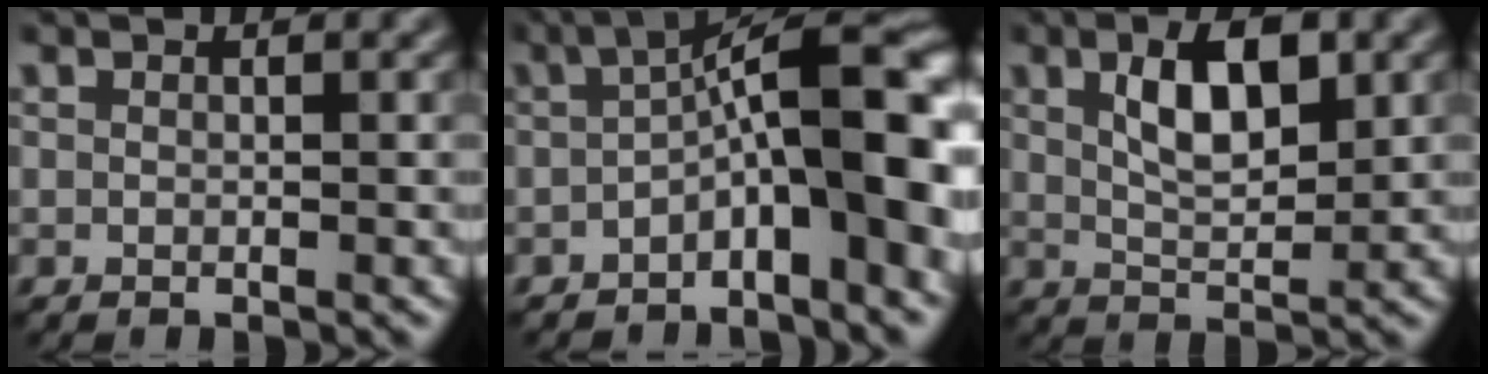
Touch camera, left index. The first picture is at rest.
{"total": 8.7, "force": [-1.3, 2.2, 8.3], "torque": [-0.123, 0.025, -0.033]}
{"total": 5.2, "force": [1.8, 2.2, 4.3], "torque": [-0.081, 0.006, 0.031]}